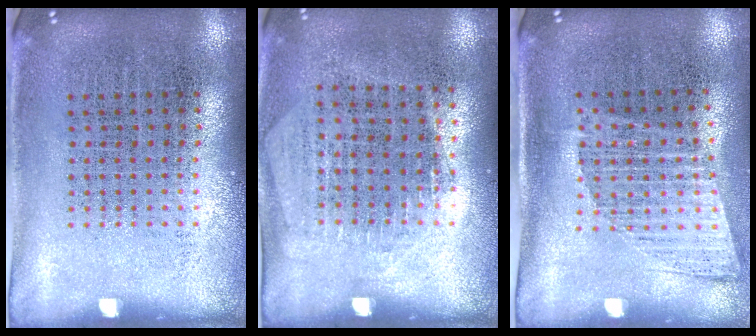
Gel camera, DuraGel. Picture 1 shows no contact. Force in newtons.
{"total": 1.3, "press": 1.2, "slide": 0.6}
{"total": 1.2, "press": 1.0, "slide": 0.7}